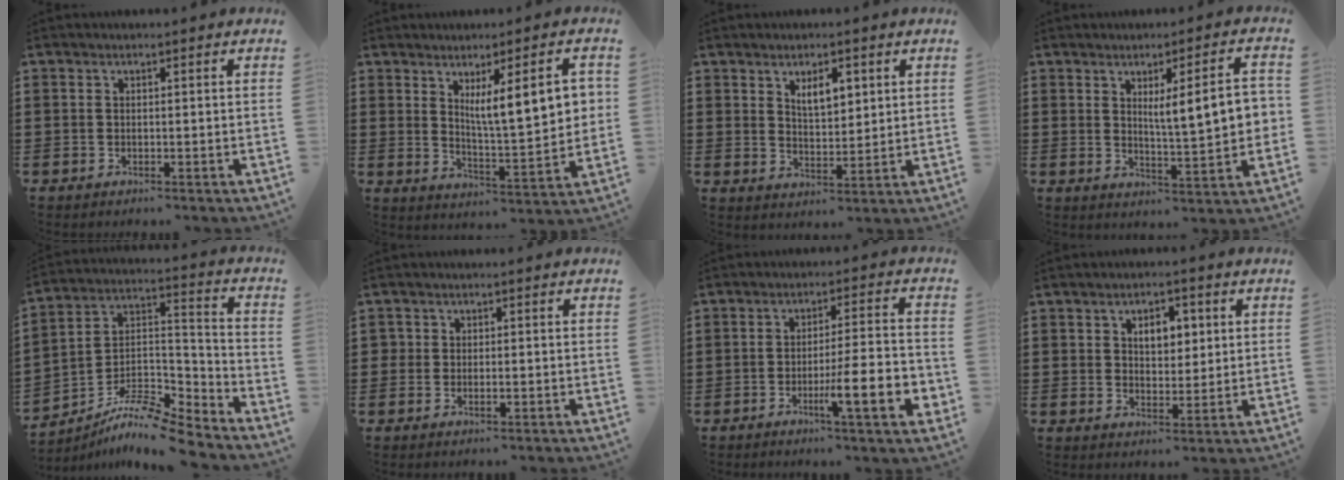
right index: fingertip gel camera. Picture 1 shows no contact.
{"total": 9.3, "force": [3.3, 2.1, 8.4], "torque": [-0.146, -0.003, 0.053]}
{"total": 4.4, "force": [2.2, 2.0, 3.2], "torque": [-0.054, 0.002, 0.035]}
{"total": 8.0, "force": [1.6, 1.5, 7.7], "torque": [-0.119, -0.006, 0.018]}
{"total": 9.6, "force": [-8.3, 2.0, 4.3], "torque": [-0.083, 0.016, -0.167]}
{"total": 1.2, "force": [-0.3, 0.8, 0.8], "torque": [-0.018, 0.001, -0.007]}
{"total": 10.1, "force": [-3.5, 1.2, 9.3], "torque": [-0.155, -0.005, -0.059]}
{"total": 4.5, "force": [1.4, 2.9, 3.2], "torque": [-0.048, 0.004, 0.016]}